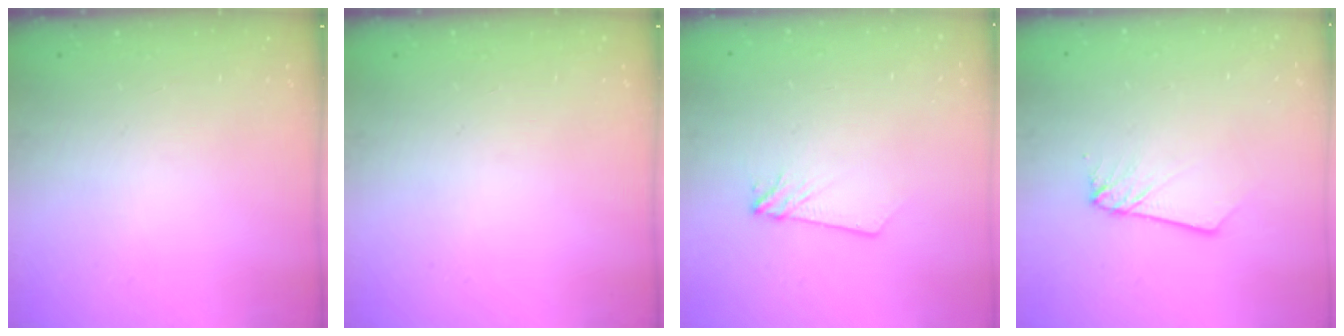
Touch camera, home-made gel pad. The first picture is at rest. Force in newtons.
{"total": 0.0}
{"total": 4.8, "press": 4.8, "slide": 0.3}
{"total": 2.7, "press": 2.7, "slide": 0.3}